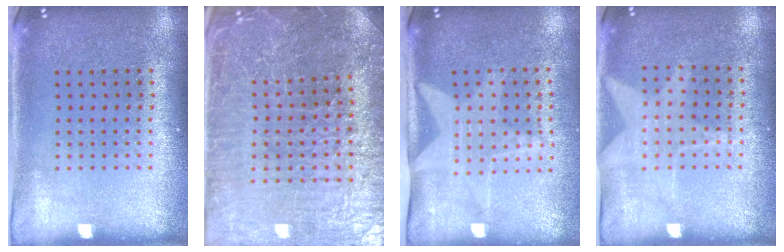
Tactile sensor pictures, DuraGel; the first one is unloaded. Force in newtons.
{"total": 4.5, "press": 4.4, "slide": 1.1}
{"total": 2.0, "press": 1.5, "slide": 1.3}
{"total": 1.2, "press": 0.9, "slide": 0.8}